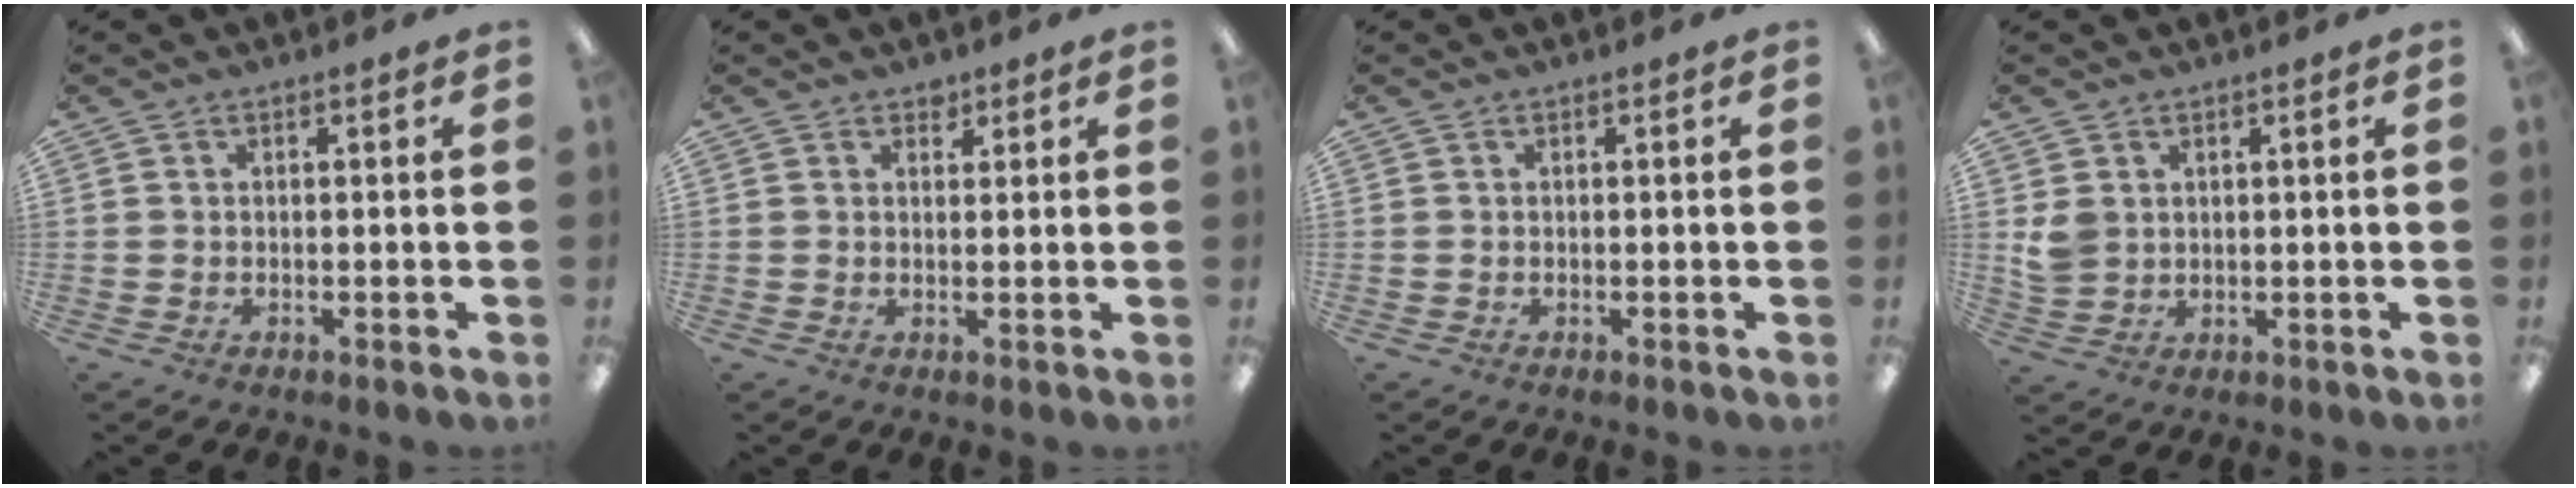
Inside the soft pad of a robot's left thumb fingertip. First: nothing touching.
{"total": 1.9, "force": [1.5, 1.1, 0.4], "torque": [0.008, -0.005, 0.024]}
{"total": 0.0}
{"total": 4.3, "force": [1.6, 3.5, 1.9], "torque": [-0.032, 0.002, 0.032]}